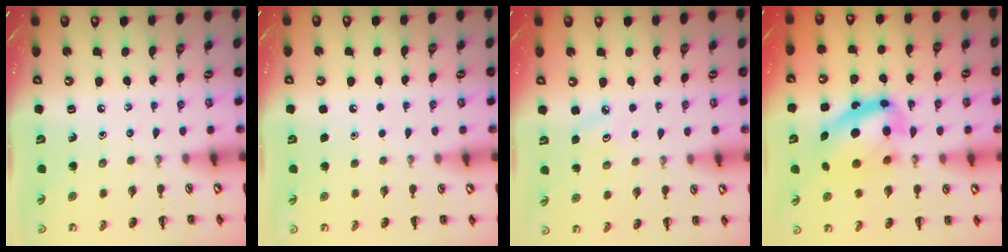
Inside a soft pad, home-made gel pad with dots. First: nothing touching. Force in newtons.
{"total": 1.6, "press": 1.6, "slide": 0.1}
{"total": 5.4, "press": 5.2, "slide": 1.7}
{"total": 11.9, "press": 11.5, "slide": 3.0}